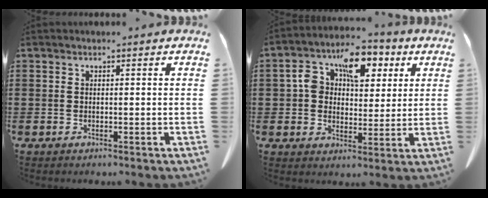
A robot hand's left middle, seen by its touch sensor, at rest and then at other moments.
{"total": 9.1, "force": [3.9, 5.7, 6.0], "torque": [-0.115, 0.009, 0.066]}